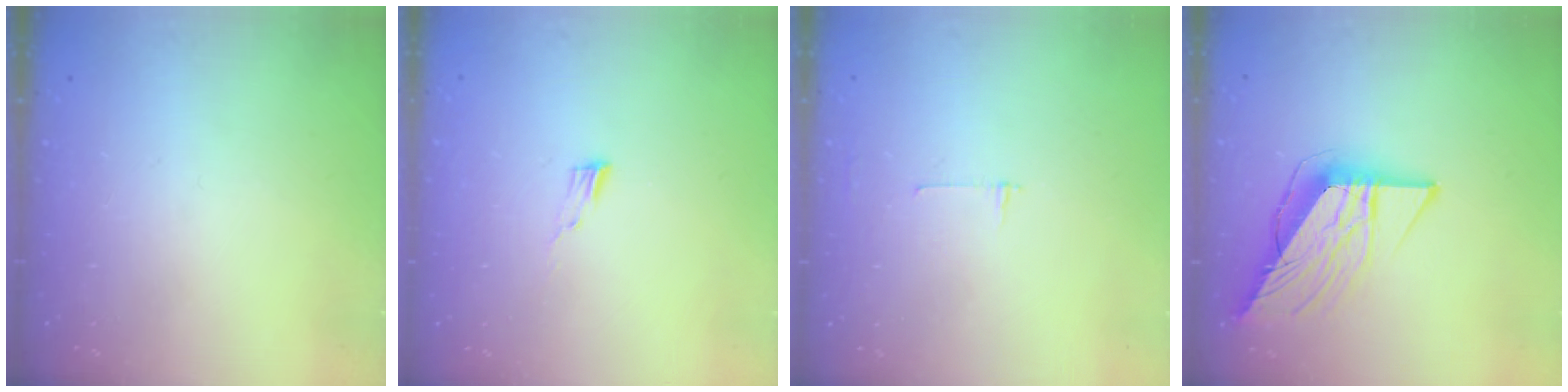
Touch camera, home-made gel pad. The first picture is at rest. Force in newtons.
{"total": 4.4, "press": 4.3, "slide": 1.0}
{"total": 2.7, "press": 2.7, "slide": 0.3}
{"total": 11.4, "press": 11.3, "slide": 1.3}